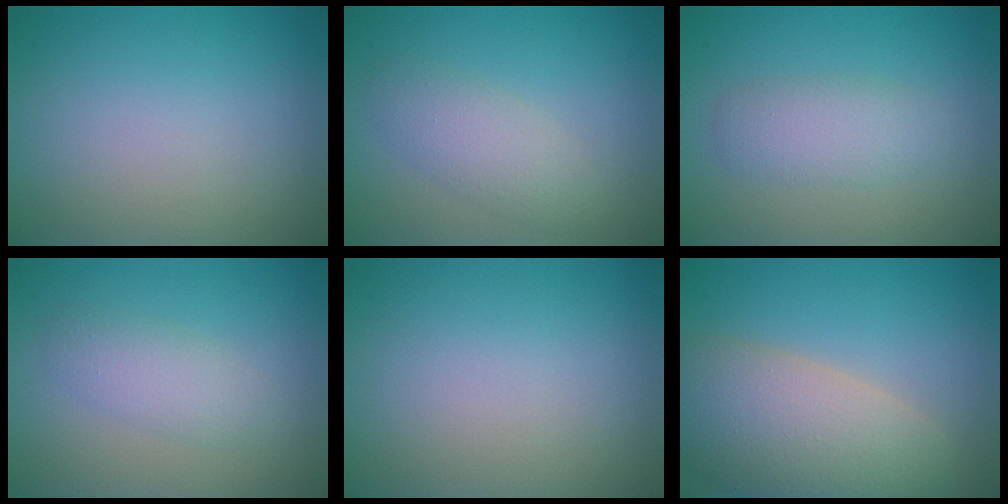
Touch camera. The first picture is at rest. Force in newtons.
{"total": 2.8, "press": 2.8, "slide": 0.1}
{"total": 2.8, "press": 2.8, "slide": 0.1}
{"total": 2.4, "press": 2.4, "slide": 0.1}
{"total": 0.0}
{"total": 9.2, "press": 9.1, "slide": 0.9}